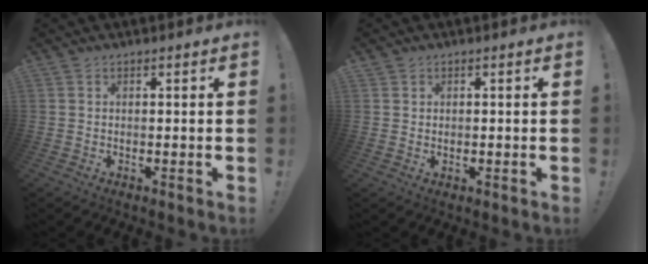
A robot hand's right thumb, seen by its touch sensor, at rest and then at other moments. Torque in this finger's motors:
{"motor_torque": [-0.50, -0.05, 0.06, -0.09, -0.01]}